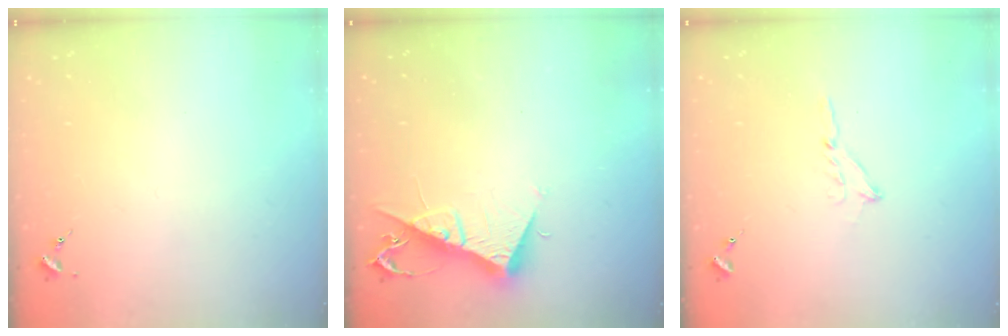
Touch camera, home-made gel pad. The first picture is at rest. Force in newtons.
{"total": 10.3, "press": 10.3, "slide": 0.6}
{"total": 6.0, "press": 6.0, "slide": 0.7}